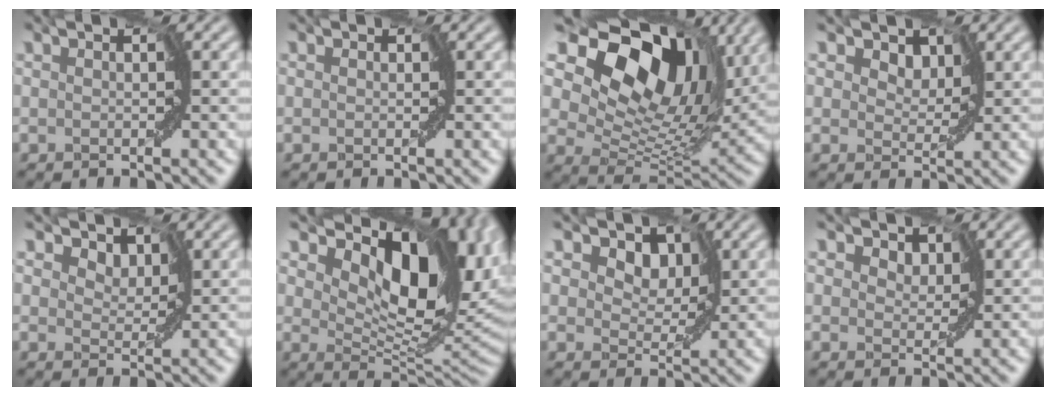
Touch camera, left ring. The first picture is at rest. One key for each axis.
{"total": 0.0}
{"total": 13.8, "fx": 7.2, "fy": 8.4, "fz": 8.3, "tx": -0.142, "ty": 0.012, "tz": 0.120}
{"total": 3.8, "fx": 2.2, "fy": 2.4, "fz": 1.9, "tx": -0.026, "ty": 0.011, "tz": 0.010}
{"total": 2.8, "fx": 2.1, "fy": 1.6, "fz": 1.0, "tx": -0.018, "ty": 0.006, "tz": 0.012}
{"total": 12.7, "fx": 4.2, "fy": 6.8, "fz": 9.8, "tx": -0.135, "ty": -0.010, "tz": 0.077}
{"total": 6.4, "fx": 3.2, "fy": 4.2, "fz": 3.6, "tx": -0.039, "ty": 0.016, "tz": 0.017}
{"total": 2.5, "fx": 1.7, "fy": 1.6, "fz": 1.0, "tx": -0.012, "ty": 0.004, "tz": 0.010}